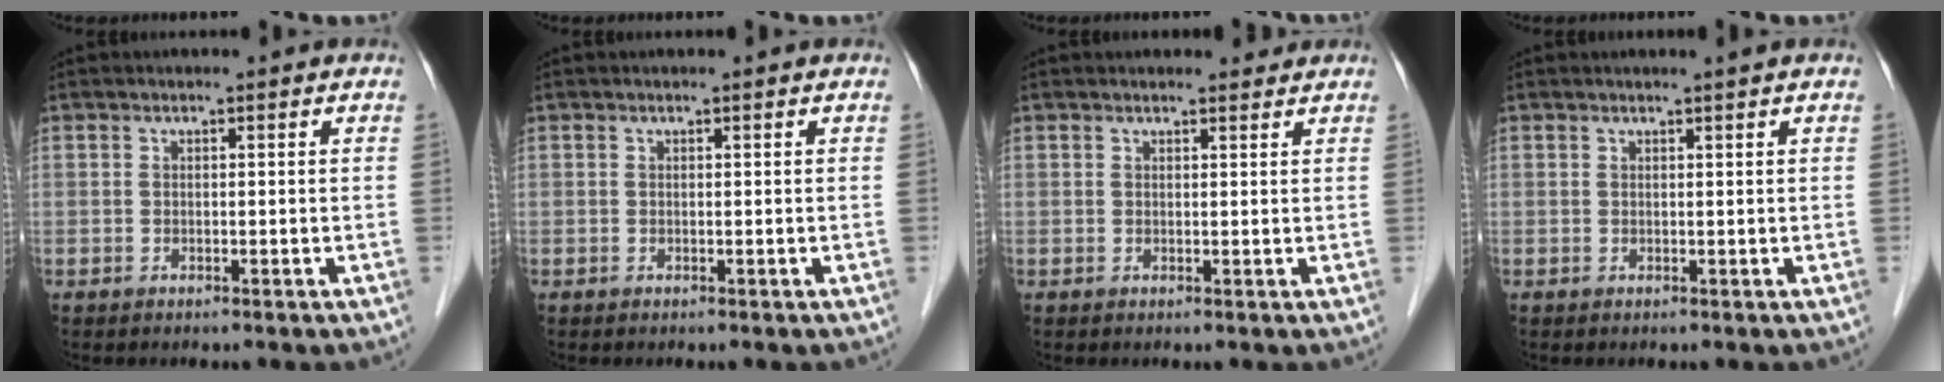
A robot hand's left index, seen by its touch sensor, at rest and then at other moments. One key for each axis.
{"total": 0.0}
{"total": 3.1, "fx": 3.0, "fy": 0.8, "fz": 0.7, "tx": -0.008, "ty": 0.010, "tz": 0.035}
{"total": 0.9, "fx": 0.8, "fy": -0.3, "fz": 0.4, "tx": -0.012, "ty": -0.004, "tz": 0.018}